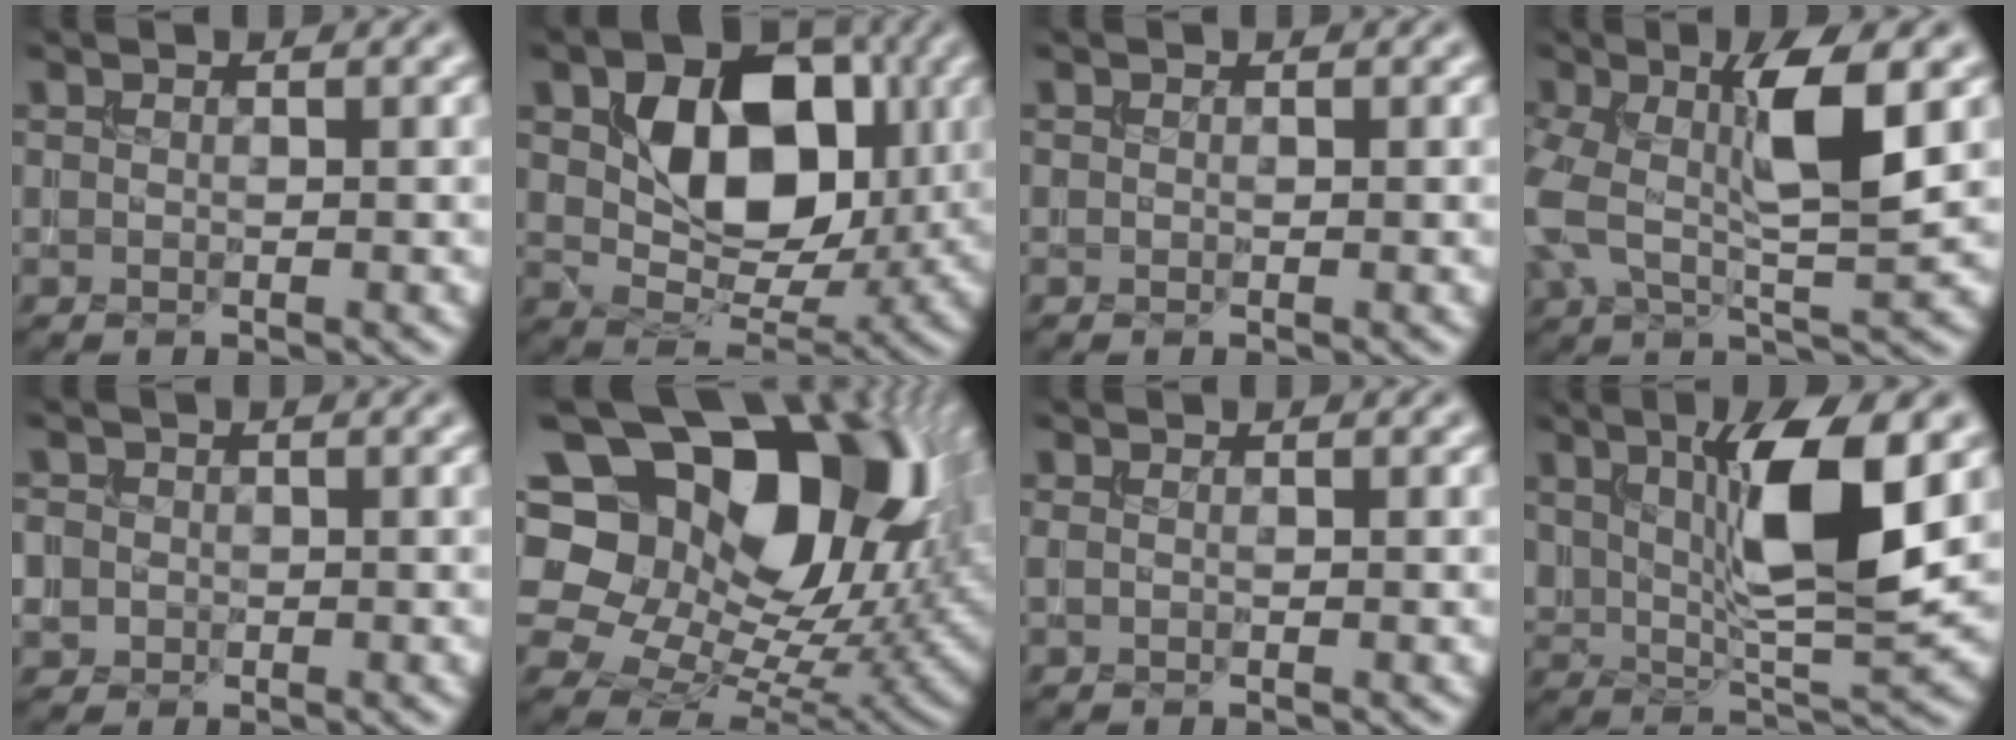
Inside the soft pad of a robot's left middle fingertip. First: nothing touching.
{"total": 9.7, "force": [2.2, 6.5, 6.8], "torque": [-0.119, -0.006, 0.035]}
{"total": 0.0}
{"total": 8.1, "force": [0.8, 3.0, 7.5], "torque": [-0.150, 0.006, 0.009]}
{"total": 2.7, "force": [-0.2, 2.6, 0.8], "torque": [-0.010, 0.007, -0.013]}
{"total": 19.1, "force": [5.8, 13.3, 12.4], "torque": [-0.213, 0.013, 0.117]}
{"total": 0.5, "force": [0.0, 0.3, 0.4], "torque": [-0.009, 0.000, -0.001]}
{"total": 8.5, "force": [2.6, 2.5, 7.7], "torque": [-0.138, -0.010, 0.049]}